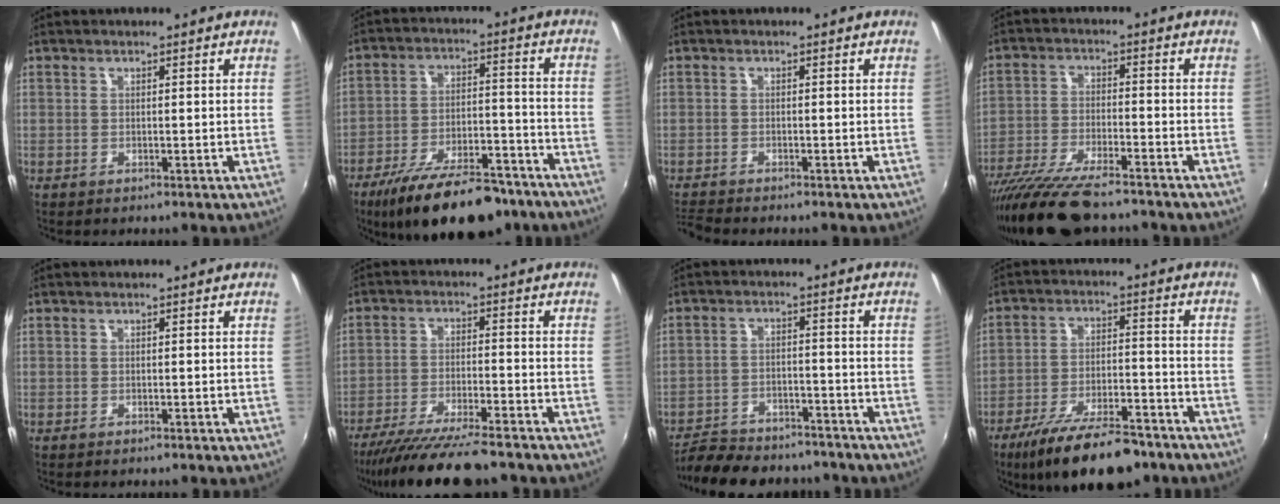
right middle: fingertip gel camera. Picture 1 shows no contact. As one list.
[{"total": 20.7, "force": [-15.7, 7.3, 11.2], "torque": [-0.206, -0.018, -0.231]}, {"total": 3.8, "force": [-3.5, 0.0, 1.3], "torque": [-0.041, -0.019, -0.067]}, {"total": 15.4, "force": [-12.9, 2.8, 8.0], "torque": [-0.173, -0.039, -0.229]}, {"total": 0.0}, {"total": 15.2, "force": [-13.0, 1.7, 7.7], "torque": [-0.158, -0.037, -0.212]}, {"total": 15.7, "force": [-13.6, 5.1, 5.9], "torque": [-0.136, -0.003, -0.195]}, {"total": 17.4, "force": [-13.1, 5.7, 9.9], "torque": [-0.193, -0.026, -0.202]}]